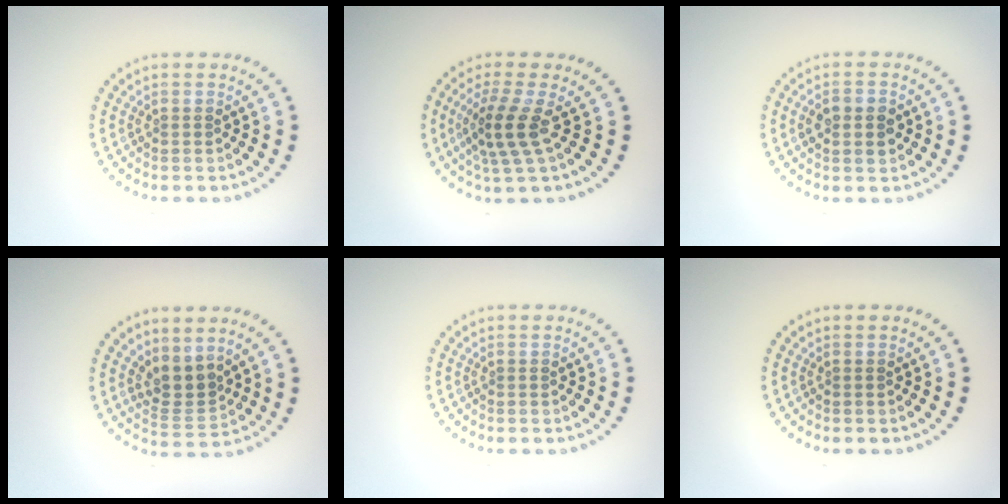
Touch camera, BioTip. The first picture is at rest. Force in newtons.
{"total": 3.5, "press": 2.9, "slide": 2.0}
{"total": 2.6, "press": 2.6, "slide": 0.2}
{"total": 2.8, "press": 2.1, "slide": 1.9}
{"total": 0.0}
{"total": 0.0}